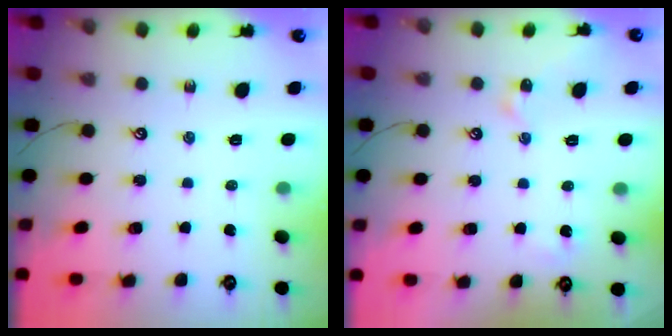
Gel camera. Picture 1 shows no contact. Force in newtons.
{"total": 2.8, "press": 2.8, "slide": 0.5}